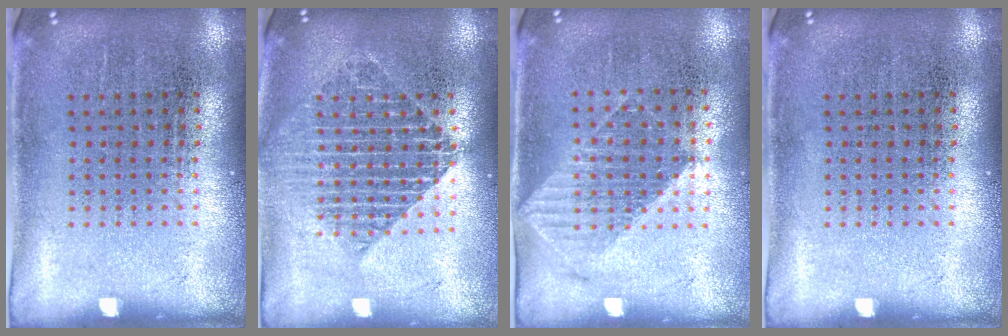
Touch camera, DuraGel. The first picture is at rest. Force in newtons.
{"total": 1.8, "press": 1.6, "slide": 1.0}
{"total": 1.2, "press": 1.1, "slide": 0.3}
{"total": 0.0}